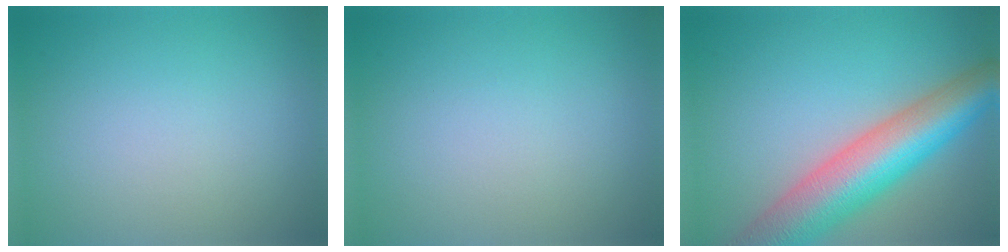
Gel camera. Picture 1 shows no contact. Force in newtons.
{"total": 0.0}
{"total": 10.5, "press": 10.4, "slide": 0.6}